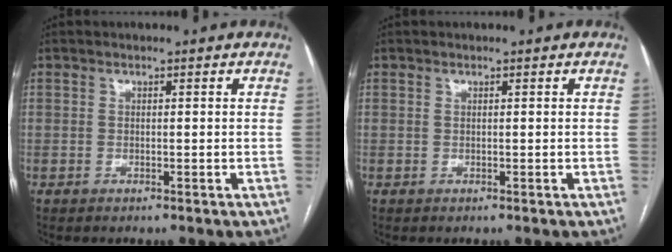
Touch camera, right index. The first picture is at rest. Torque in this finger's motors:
{"motor_torque": [0.08, 0.01, -0.03, 0.00]}